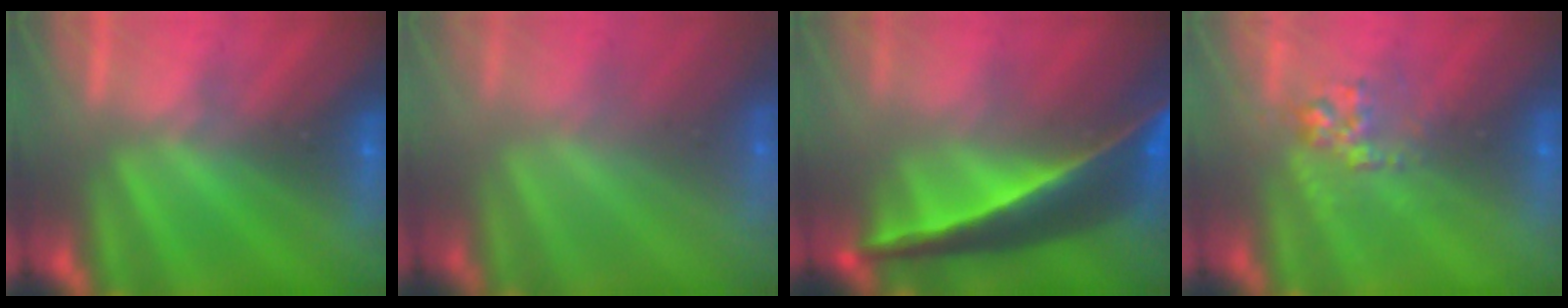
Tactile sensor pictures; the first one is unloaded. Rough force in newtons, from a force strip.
{"total": 1.7}
{"total": 8.9}
{"total": 2.7}